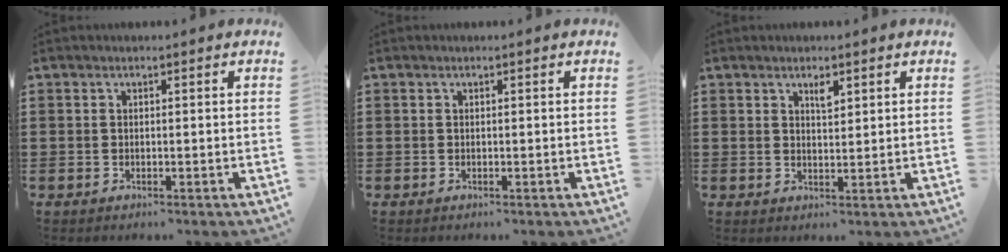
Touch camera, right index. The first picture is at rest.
{"total": 0.0}
{"total": 2.0, "force": [1.4, 0.7, 1.3], "torque": [-0.021, 0.000, 0.022]}